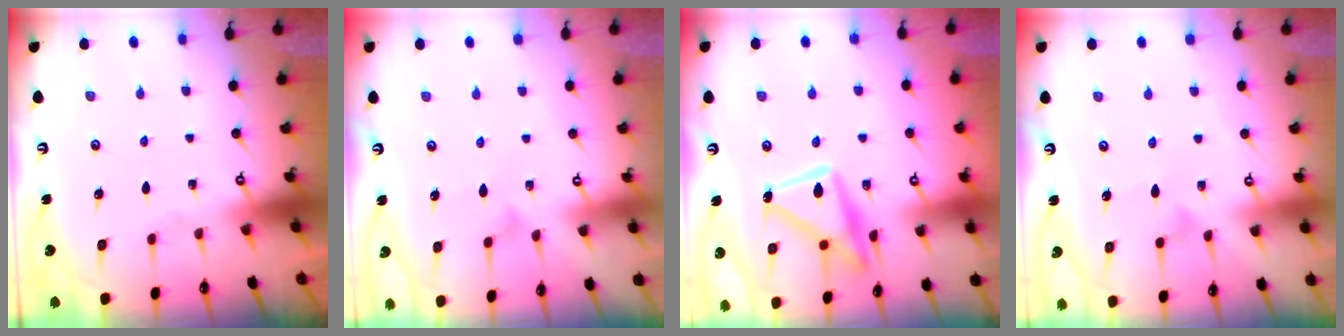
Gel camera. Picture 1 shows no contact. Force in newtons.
{"total": 7.7, "press": 7.7, "slide": 0.2}
{"total": 16.6, "press": 16.5, "slide": 1.1}
{"total": 5.9, "press": 5.9, "slide": 0.4}